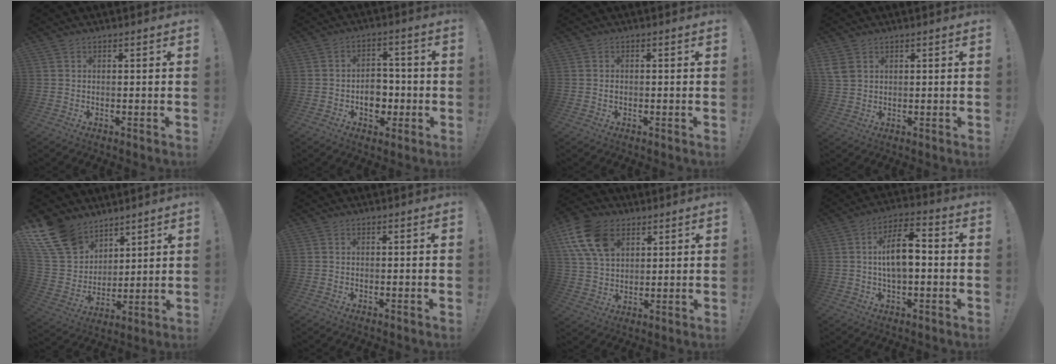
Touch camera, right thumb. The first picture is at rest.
{"total": 8.6, "force": [-1.8, 6.8, 4.9], "torque": [-0.067, 0.014, -0.028]}
{"total": 0.5, "force": [-0.3, 0.4, 0.2], "torque": [-0.010, 0.004, -0.004]}
{"total": 4.0, "force": [2.2, 2.7, 1.9], "torque": [-0.045, -0.006, 0.043]}
{"total": 16.7, "force": [10.2, 11.5, 6.5], "torque": [-0.143, -0.062, 0.206]}
{"total": 0.0}
{"total": 15.8, "force": [7.2, 11.1, 8.7], "torque": [-0.158, -0.026, 0.141]}
{"total": 10.9, "force": [-0.3, 5.2, 9.6], "torque": [-0.160, 0.011, -0.007]}